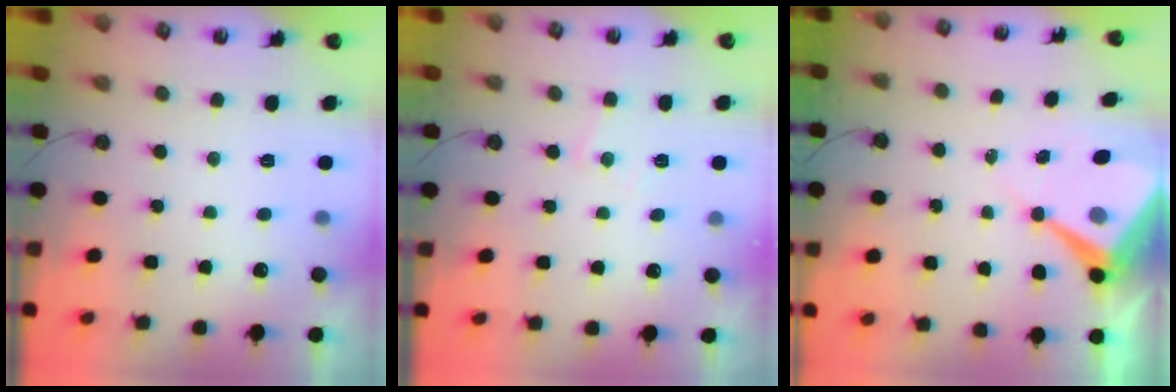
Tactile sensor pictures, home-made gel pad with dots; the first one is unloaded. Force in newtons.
{"total": 5.4, "press": 5.3, "slide": 0.6}
{"total": 10.2, "press": 10.2, "slide": 0.8}